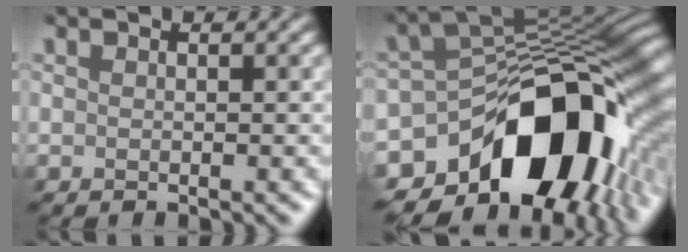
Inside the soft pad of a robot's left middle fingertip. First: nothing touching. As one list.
[{"total": 15.2, "force": [-6.2, 9.4, 10.2], "torque": [-0.141, -0.002, -0.104]}]